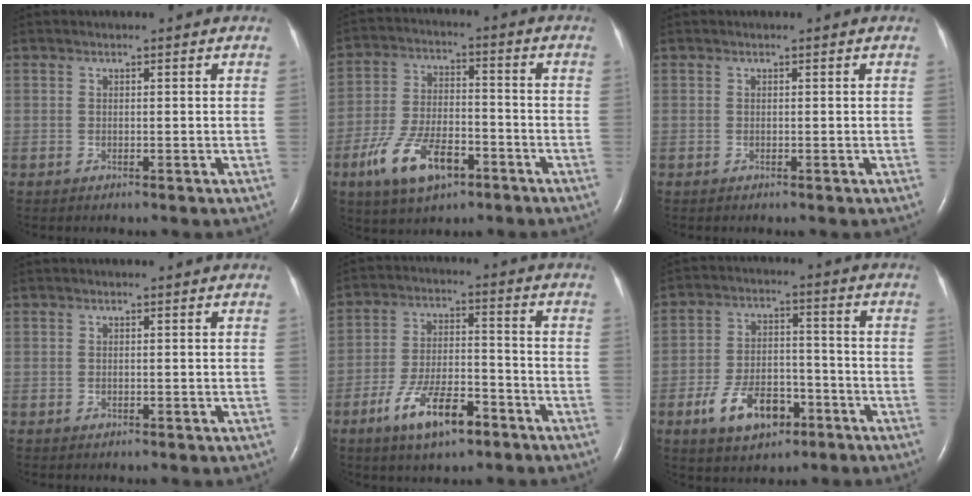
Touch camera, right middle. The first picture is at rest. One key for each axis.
{"total": 11.4, "fx": -6.0, "fy": 5.0, "fz": 8.3, "tx": -0.174, "ty": 0.001, "tz": -0.104}
{"total": 0.0}
{"total": 0.0}
{"total": 10.2, "fx": -6.0, "fy": 3.4, "fz": 7.6, "tx": -0.142, "ty": 0.002, "tz": -0.104}
{"total": 9.7, "fx": -4.9, "fy": 5.3, "fz": 6.4, "tx": -0.127, "ty": 0.010, "tz": -0.079}